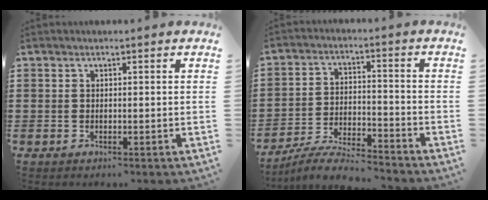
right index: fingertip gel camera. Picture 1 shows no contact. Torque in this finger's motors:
{"motor_torque": [-0.21, 0.92, -1.05, -0.21]}